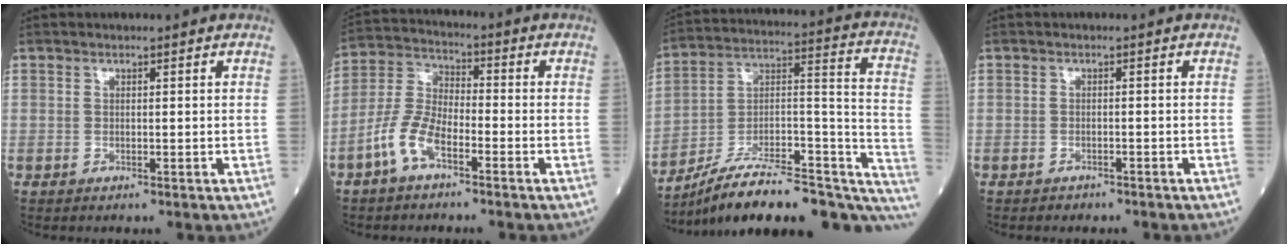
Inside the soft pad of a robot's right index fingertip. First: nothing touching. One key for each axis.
{"total": 7.7, "fx": -4.1, "fy": 3.0, "fz": 5.7, "tx": -0.134, "ty": 0.012, "tz": -0.086}
{"total": 27.2, "fx": -21.9, "fy": 7.2, "fz": 14.4, "tx": -0.156, "ty": 0.042, "tz": -0.324}
{"total": 1.4, "fx": -1.2, "fy": 0.7, "fz": 0.2, "tx": -0.011, "ty": 0.000, "tz": -0.016}